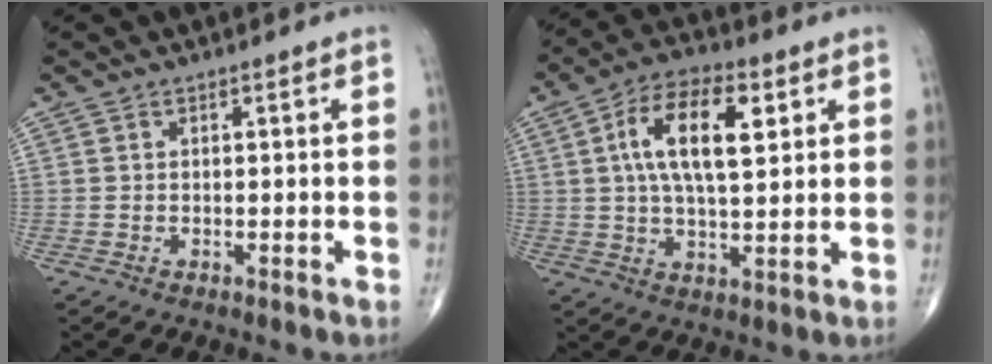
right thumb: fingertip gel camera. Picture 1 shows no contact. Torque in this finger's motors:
{"motor_torque": [-0.22, 0.96, 0.53, 0.26, 0.39]}